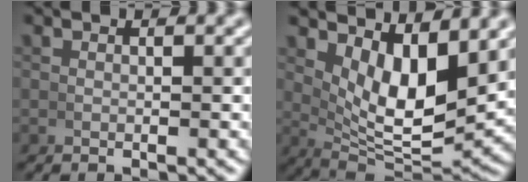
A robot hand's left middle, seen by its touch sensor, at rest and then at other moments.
{"total": 9.2, "force": [2.2, 4.1, 7.9], "torque": [-0.119, -0.030, 0.049]}